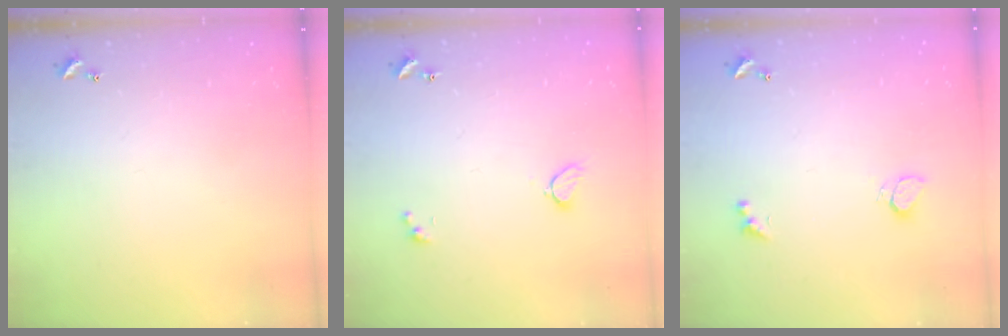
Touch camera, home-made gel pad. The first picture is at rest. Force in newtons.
{"total": 2.0, "press": 2.0, "slide": 0.5}
{"total": 1.9, "press": 1.8, "slide": 0.7}